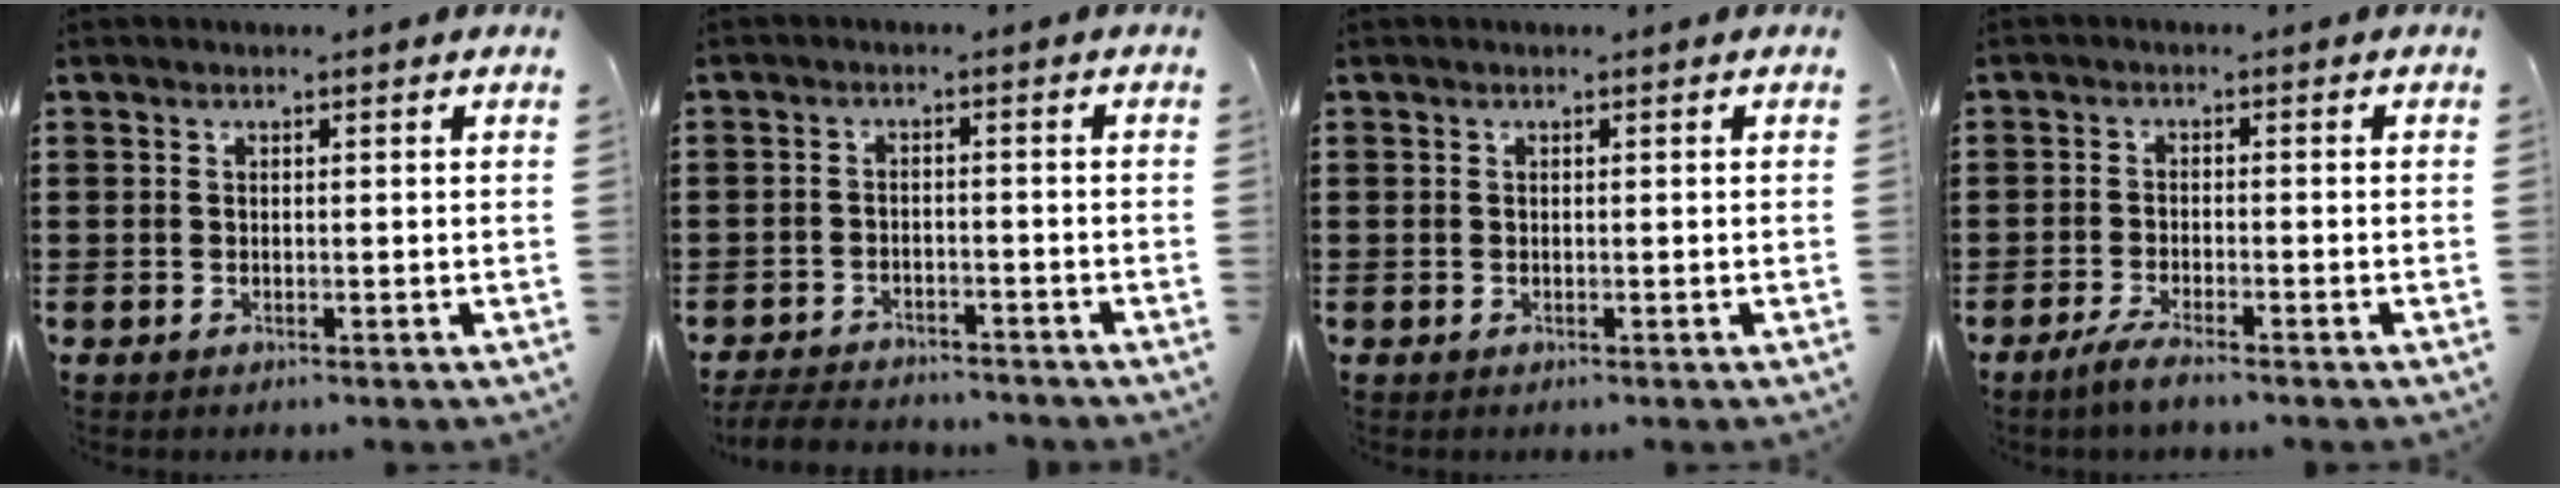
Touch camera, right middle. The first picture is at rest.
{"total": 3.8, "force": [-3.7, 0.4, 0.5], "torque": [-0.017, -0.002, -0.079]}
{"total": 0.0}
{"total": 2.7, "force": [-2.1, -0.1, 1.7], "torque": [-0.035, -0.003, -0.040]}